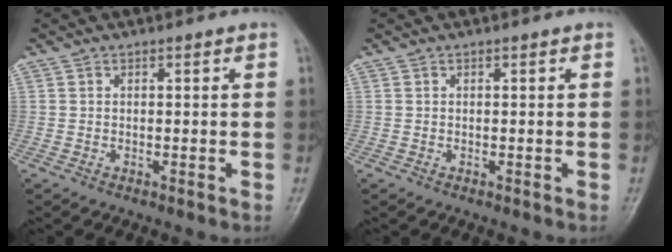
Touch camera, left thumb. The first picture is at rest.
{"total": 0.0}